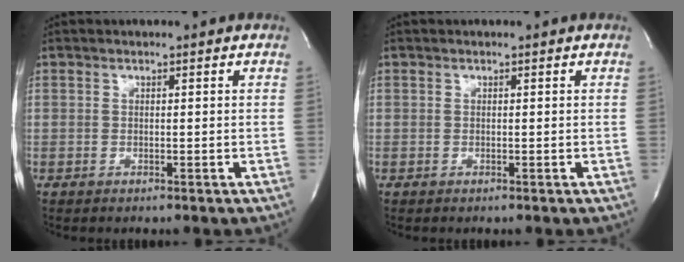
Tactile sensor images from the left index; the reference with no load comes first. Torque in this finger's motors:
{"motor_torque": [0.00, 0.00, 0.00, 0.01]}